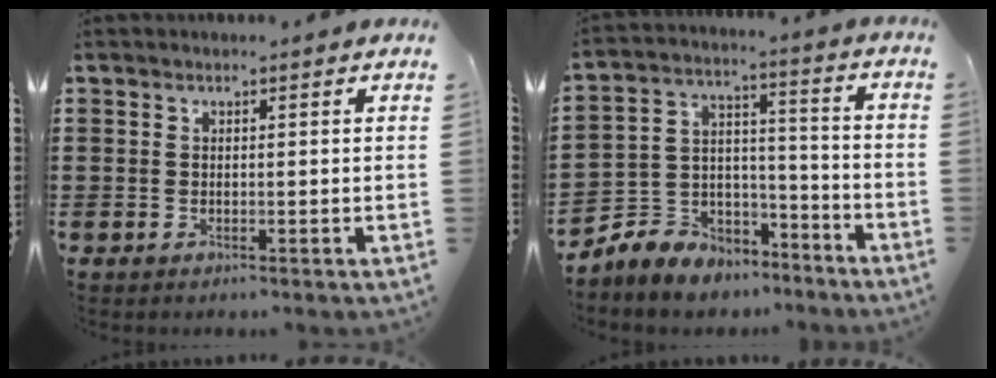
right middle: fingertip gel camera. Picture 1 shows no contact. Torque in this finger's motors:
{"motor_torque": [2.14, 0.00, 0.15, 0.10]}